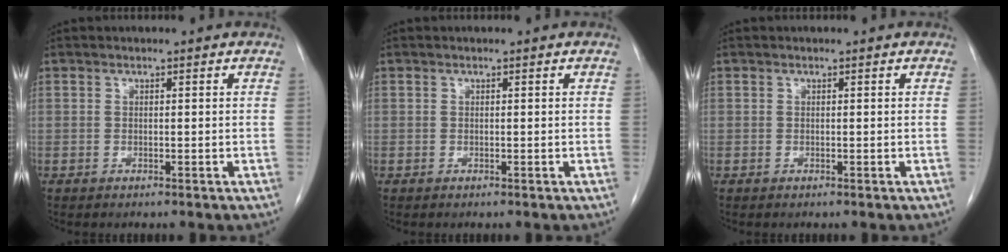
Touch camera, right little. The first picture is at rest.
{"total": 0.0}
{"total": 0.0}